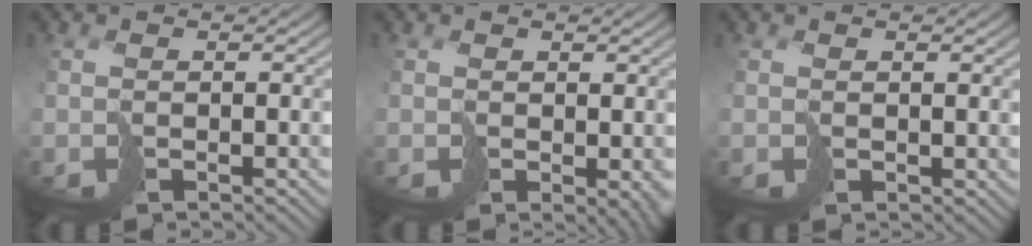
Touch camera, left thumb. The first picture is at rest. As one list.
[{"total": 2.6, "force": [-0.3, 1.5, 2.1], "torque": [-0.029, -0.010, -0.004]}, {"total": 0.8, "force": [0.6, 0.5, 0.0], "torque": [-0.004, -0.001, 0.012]}]